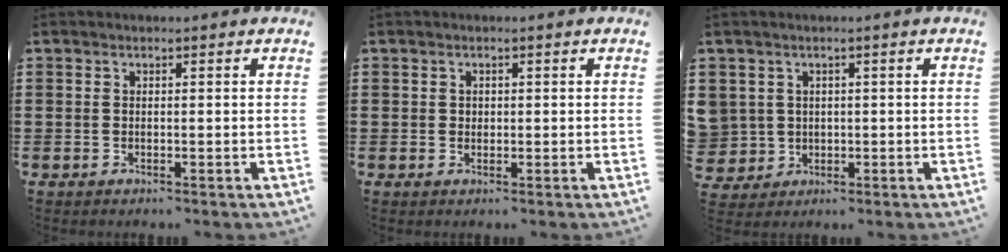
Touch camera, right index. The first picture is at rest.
{"total": 0.7, "force": [0.3, 0.6, 0.2], "torque": [-0.006, 0.003, 0.007]}
{"total": 3.3, "force": [0.6, 3.2, -0.3], "torque": [-0.011, 0.012, 0.010]}